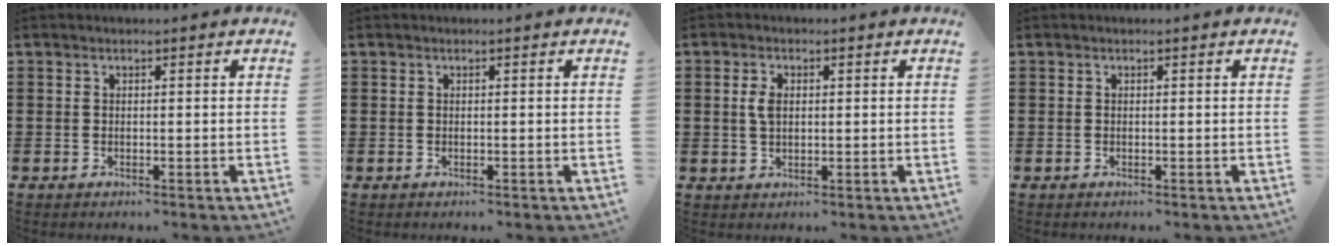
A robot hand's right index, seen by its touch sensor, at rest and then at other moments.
{"total": 0.0}
{"total": 2.9, "force": [0.5, 1.6, 2.3], "torque": [-0.050, 0.008, 0.007]}
{"total": 0.0}